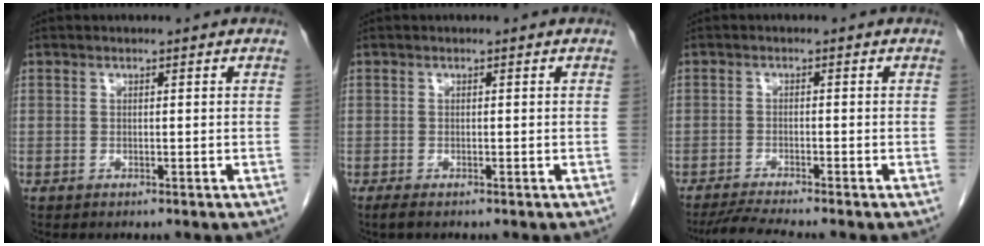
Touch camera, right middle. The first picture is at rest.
{"total": 1.0, "force": [-0.8, 0.1, 0.7], "torque": [-0.016, -0.004, -0.012]}
{"total": 4.6, "force": [-4.0, -1.1, 1.9], "torque": [-0.039, -0.021, -0.072]}